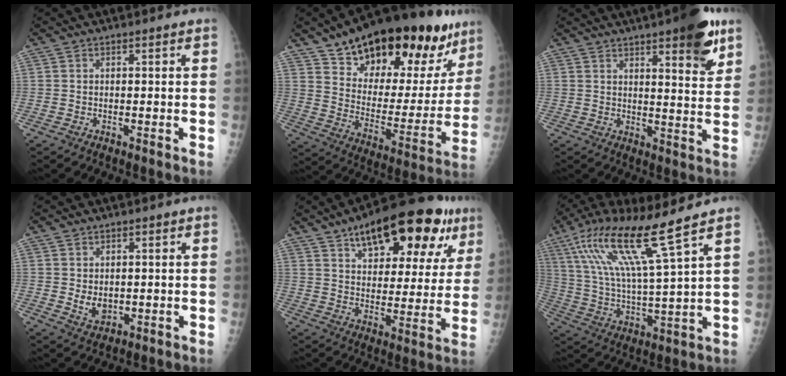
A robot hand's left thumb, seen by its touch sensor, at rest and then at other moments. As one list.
[{"total": 31.8, "force": [21.2, 13.1, 19.7], "torque": [-0.260, -0.067, 0.324]}, {"total": 12.2, "force": [7.2, 3.0, 9.4], "torque": [-0.100, -0.035, 0.093]}, {"total": 4.0, "force": [0.1, 3.1, 2.6], "torque": [-0.029, -0.008, 0.013]}, {"total": 25.0, "force": [13.9, 10.7, 17.8], "torque": [-0.221, -0.016, 0.205]}, {"total": 17.5, "force": [10.4, 0.7, 14.1], "torque": [-0.270, -0.041, 0.197]}]